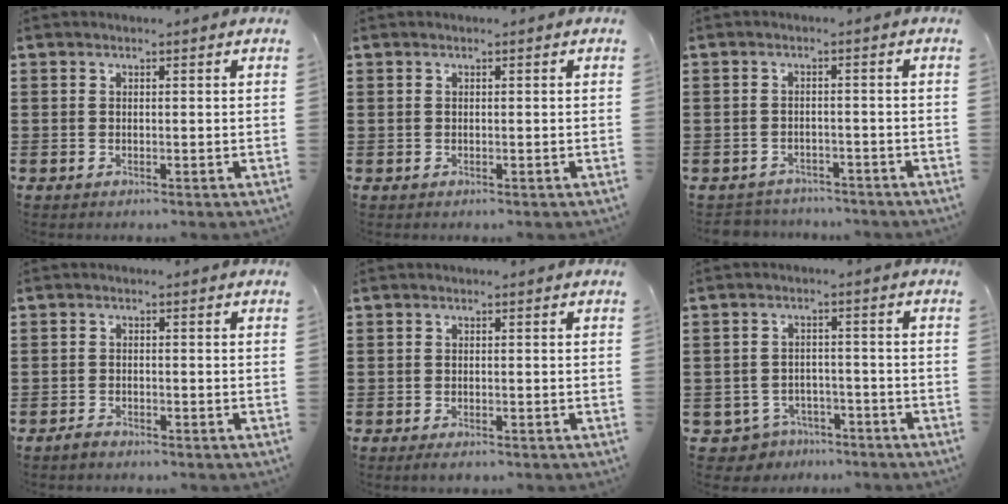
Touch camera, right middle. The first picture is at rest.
{"total": 0.0}
{"total": 2.4, "force": [-2.3, 0.5, -0.2], "torque": [-0.005, -0.003, -0.051]}
{"total": 1.2, "force": [-1.1, 0.4, 0.3], "torque": [-0.010, 0.000, -0.021]}
{"total": 0.8, "force": [-0.7, 0.1, 0.5], "torque": [-0.012, -0.007, -0.011]}
{"total": 3.6, "force": [-3.3, 1.2, 0.0], "torque": [-0.025, -0.001, -0.076]}